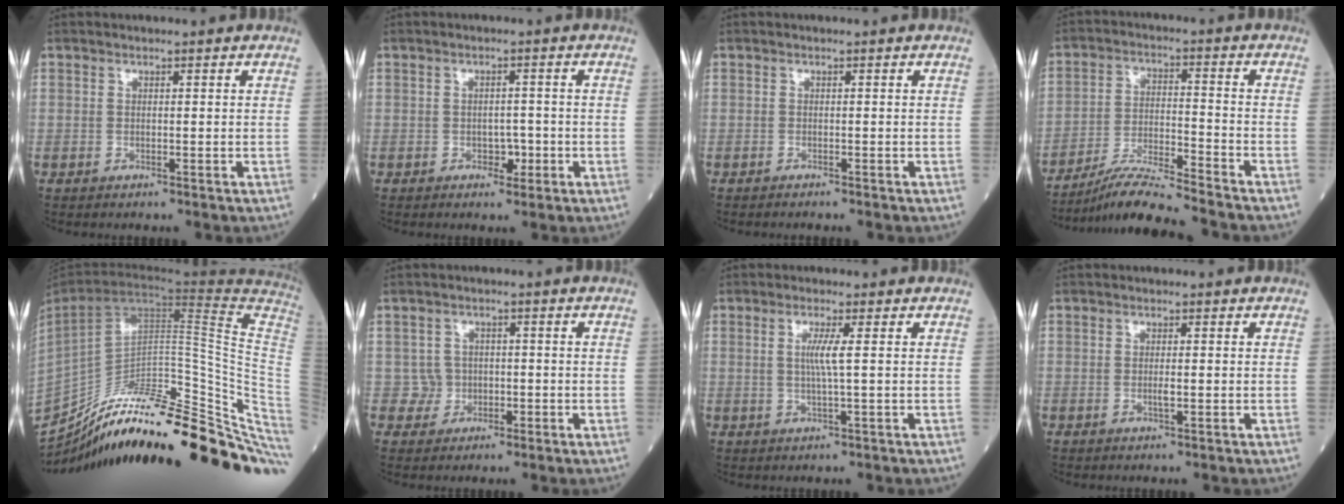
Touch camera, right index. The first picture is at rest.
{"total": 2.3, "force": [-1.0, 1.5, 1.4], "torque": [-0.015, 0.005, -0.011]}
{"total": 1.2, "force": [-1.1, 0.0, 0.5], "torque": [-0.007, 0.000, -0.014]}
{"total": 10.1, "force": [-9.2, -1.2, 3.9], "torque": [-0.068, -0.012, -0.168]}
{"total": 35.3, "force": [-27.0, 5.0, 22.1], "torque": [-0.230, -0.011, -0.379]}
{"total": 2.9, "force": [-0.7, 2.8, -0.2], "torque": [0.017, 0.011, -0.011]}
{"total": 3.1, "force": [0.4, -0.6, 3.0], "torque": [-0.063, -0.005, 0.005]}
{"total": 1.1, "force": [-0.1, 0.2, 1.1], "torque": [-0.026, -0.001, 0.002]}